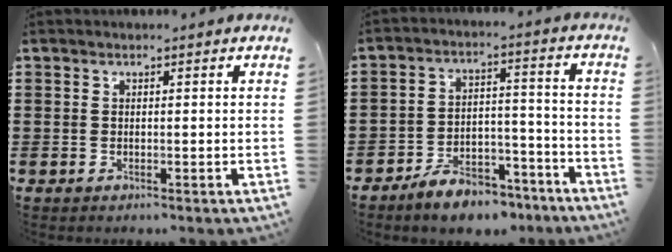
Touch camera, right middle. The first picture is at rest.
{"total": 7.1, "force": [-6.4, 2.2, 2.1], "torque": [-0.034, 0.023, -0.123]}